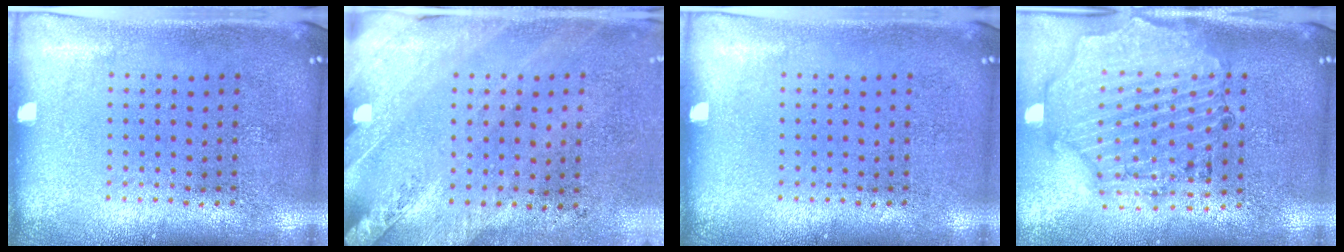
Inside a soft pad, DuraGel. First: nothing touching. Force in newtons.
{"total": 2.4, "press": 2.1, "slide": 1.3}
{"total": 0.0}
{"total": 1.8, "press": 1.8, "slide": 0.3}